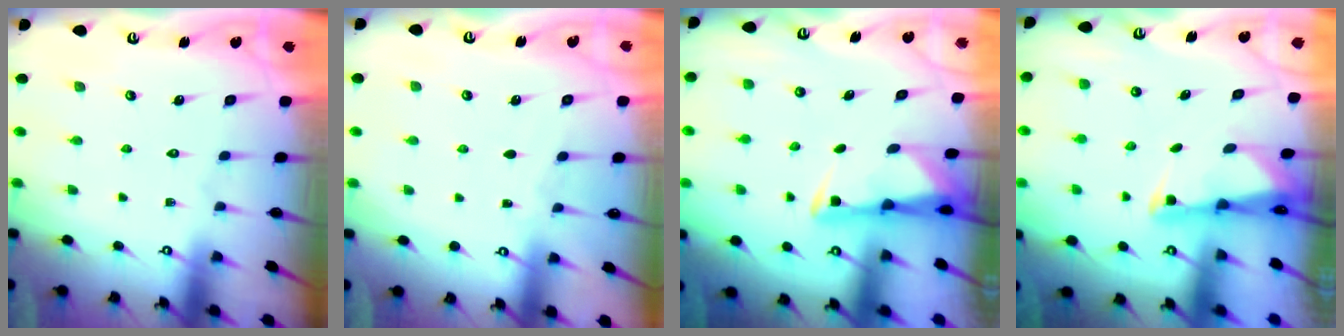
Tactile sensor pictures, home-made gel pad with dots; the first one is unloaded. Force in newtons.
{"total": 2.5, "press": 2.5, "slide": 0.4}
{"total": 3.0, "press": 3.0, "slide": 0.5}
{"total": 1.8, "press": 1.8, "slide": 0.4}